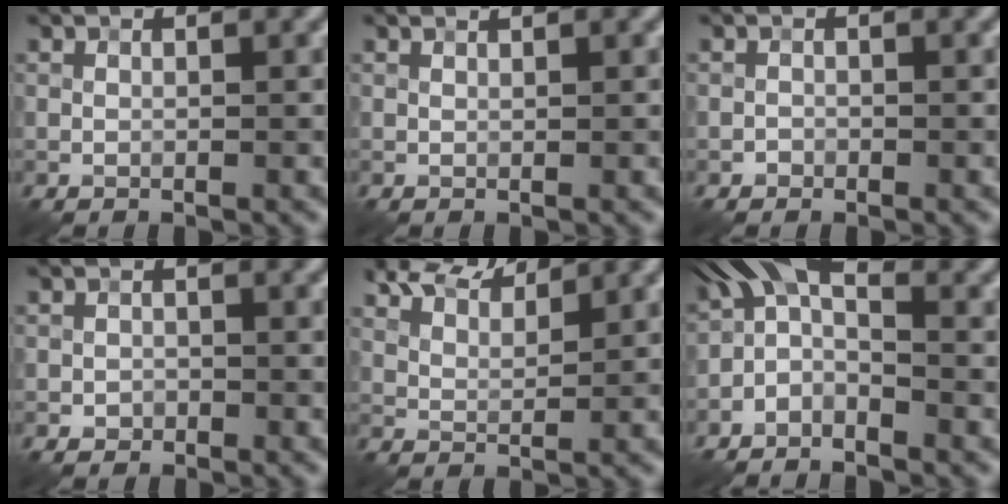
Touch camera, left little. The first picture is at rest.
{"total": 0.6, "force": [0.5, 0.0, 0.3], "torque": [-0.007, 0.000, 0.005]}
{"total": 0.5, "force": [-0.4, 0.3, -0.1], "torque": [0.004, 0.000, -0.010]}
{"total": 0.9, "force": [-0.6, 0.6, 0.1], "torque": [0.000, 0.000, -0.013]}
{"total": 6.4, "force": [5.3, 1.6, 3.1], "torque": [-0.064, 0.012, 0.086]}
{"total": 3.4, "force": [-1.3, 1.8, 2.5], "torque": [-0.044, 0.013, -0.038]}